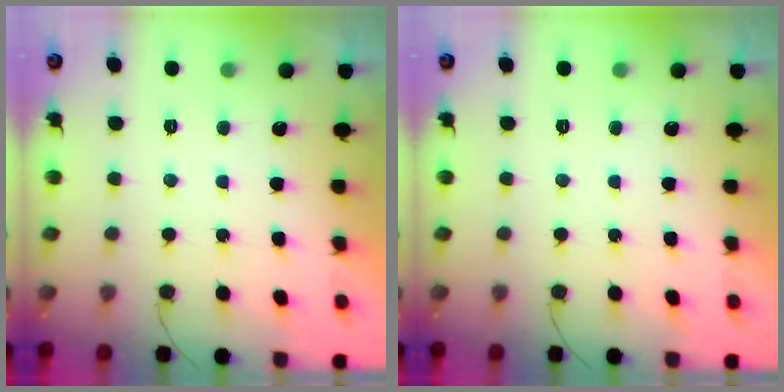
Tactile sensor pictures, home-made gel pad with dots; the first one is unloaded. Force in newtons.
{"total": 0.0}